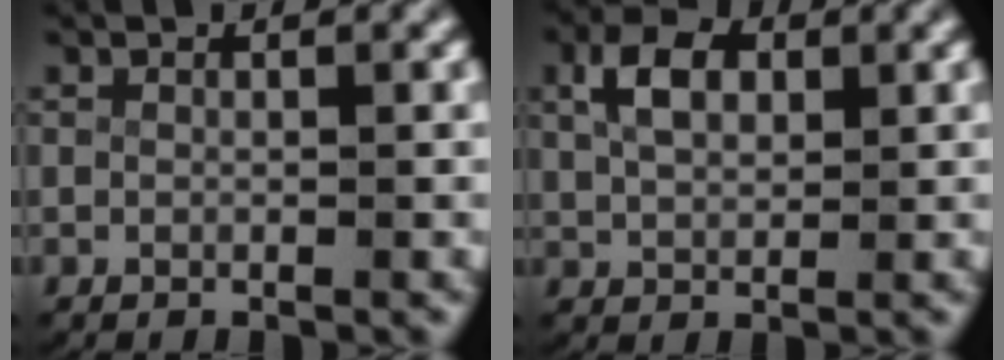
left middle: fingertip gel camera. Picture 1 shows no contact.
{"total": 3.6, "force": [1.3, 2.1, 2.6], "torque": [-0.054, -0.003, 0.029]}